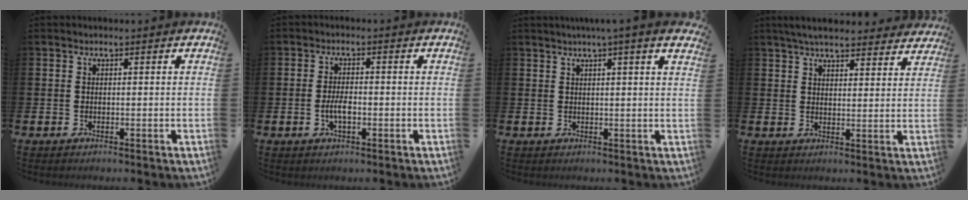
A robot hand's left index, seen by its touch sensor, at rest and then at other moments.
{"total": 3.1, "force": [-0.7, 1.3, 2.7], "torque": [-0.050, 0.002, -0.013]}
{"total": 2.8, "force": [2.2, -0.6, 1.5], "torque": [-0.027, -0.008, 0.038]}
{"total": 5.4, "force": [5.1, 1.0, 1.5], "torque": [-0.036, -0.020, 0.091]}